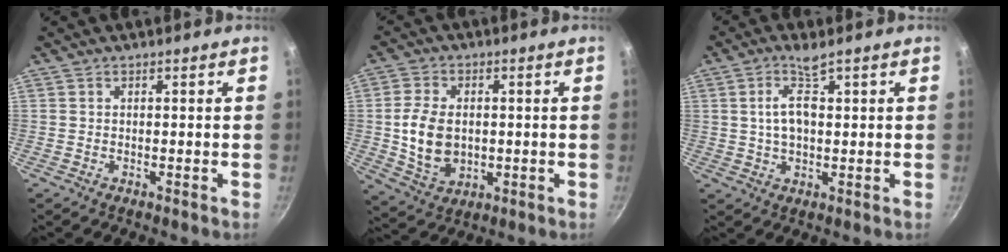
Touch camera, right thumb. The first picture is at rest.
{"total": 10.2, "force": [0.1, 7.1, 7.3], "torque": [-0.127, -0.001, 0.009]}
{"total": 5.9, "force": [1.9, 2.4, 5.1], "torque": [-0.090, 0.002, 0.039]}